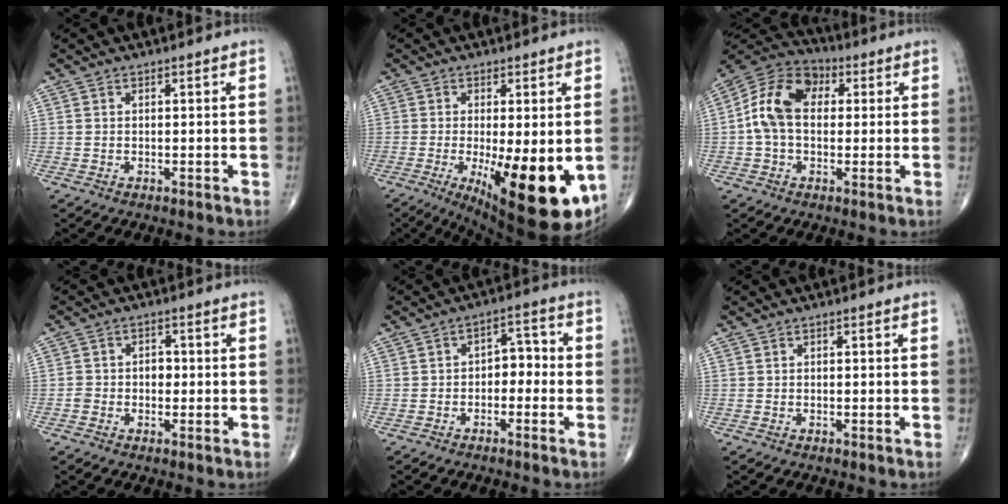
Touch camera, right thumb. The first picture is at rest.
{"total": 17.6, "force": [-4.3, 5.7, 16.1], "torque": [-0.200, -0.030, -0.043]}
{"total": 12.5, "force": [1.3, 8.5, 9.1], "torque": [-0.164, 0.032, 0.012]}
{"total": 3.5, "force": [-0.9, 2.7, 2.0], "torque": [-0.025, 0.022, -0.019]}
{"total": 4.8, "force": [-1.2, 3.2, 3.4], "torque": [-0.026, 0.029, -0.030]}
{"total": 0.0}